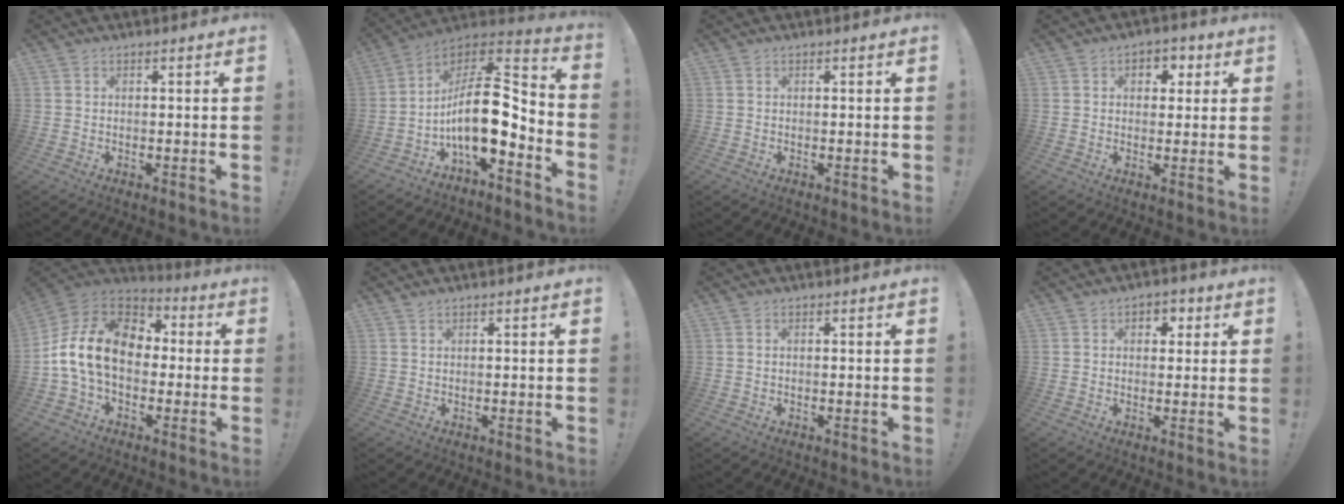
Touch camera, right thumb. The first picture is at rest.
{"total": 16.7, "force": [-2.4, 7.2, 14.9], "torque": [-0.263, 0.000, -0.038]}
{"total": 0.0}
{"total": 4.4, "force": [1.2, 3.7, 2.2], "torque": [-0.017, -0.001, 0.017]}
{"total": 18.1, "force": [0.8, 12.4, 13.1], "torque": [-0.229, 0.026, 0.025]}
{"total": 0.6, "force": [0.6, 0.0, 0.0], "torque": [0.008, -0.003, 0.009]}
{"total": 0.0}
{"total": 3.2, "force": [0.7, 2.7, 1.4], "torque": [-0.009, 0.002, 0.009]}